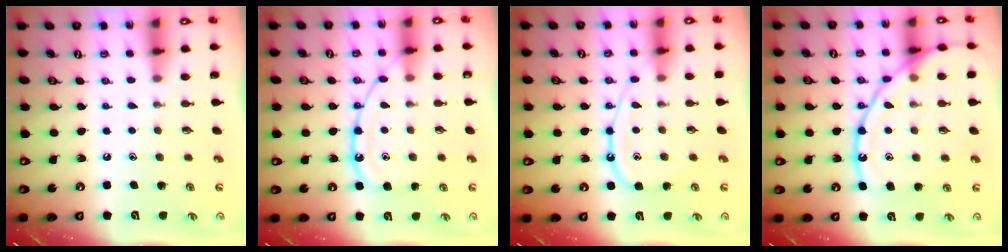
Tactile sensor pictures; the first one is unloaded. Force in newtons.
{"total": 12.5, "press": 12.5, "slide": 1.2}
{"total": 11.8, "press": 11.8, "slide": 1.1}
{"total": 15.3, "press": 15.2, "slide": 1.6}